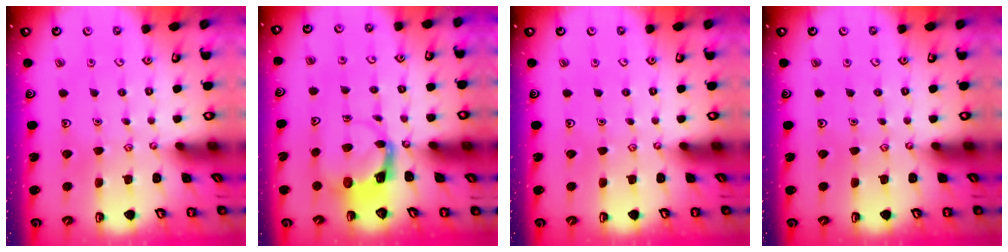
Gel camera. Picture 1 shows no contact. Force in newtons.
{"total": 3.8, "press": 3.7, "slide": 0.7}
{"total": 0.0}
{"total": 0.0}